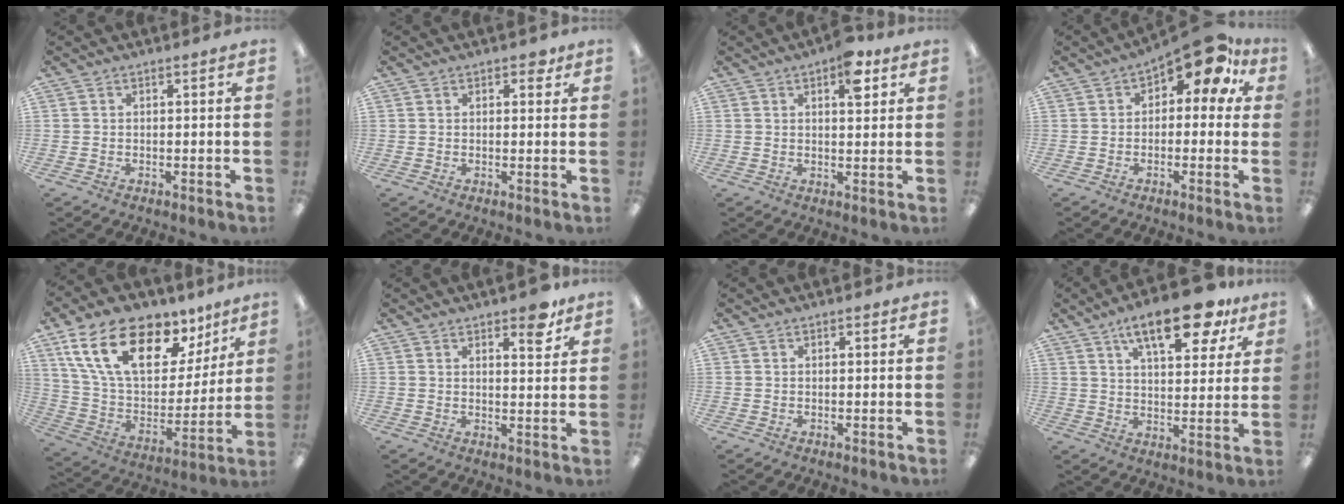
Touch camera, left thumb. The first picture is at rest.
{"total": 2.3, "force": [1.4, 1.4, 1.2], "torque": [-0.010, -0.001, 0.020]}
{"total": 7.3, "force": [3.9, 3.4, 5.1], "torque": [-0.062, -0.013, 0.061]}
{"total": 10.3, "force": [5.7, 4.5, 7.3], "torque": [-0.101, -0.031, 0.093]}
{"total": 22.5, "force": [13.1, 11.6, 14.2], "torque": [-0.263, -0.062, 0.232]}
{"total": 5.5, "force": [4.2, 2.0, 2.9], "torque": [-0.019, -0.027, 0.066]}
{"total": 0.6, "force": [0.5, 0.3, 0.2], "torque": [-0.004, 0.003, 0.008]}
{"total": 17.3, "force": [10.4, 6.8, 12.1], "torque": [-0.171, -0.043, 0.164]}